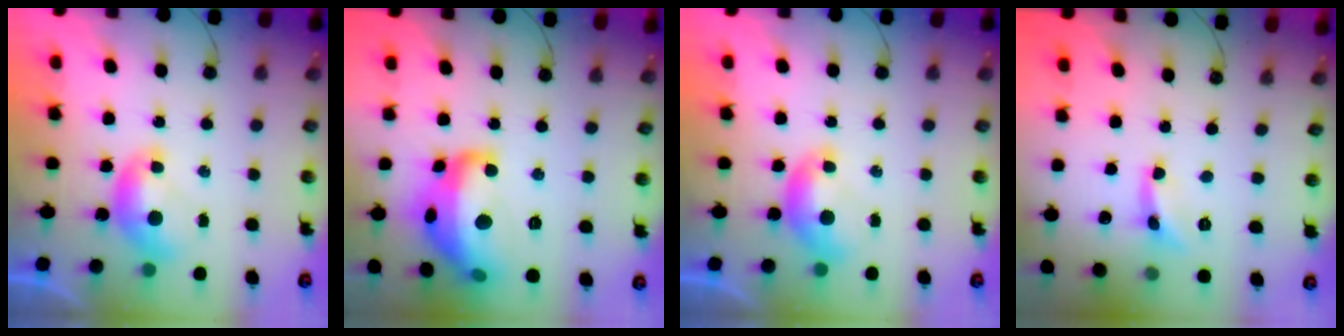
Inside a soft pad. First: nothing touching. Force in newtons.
{"total": 15.2, "press": 15.1, "slide": 1.3}
{"total": 0.0}
{"total": 1.5, "press": 1.4, "slide": 0.3}